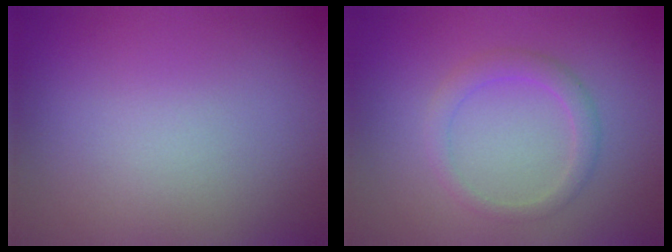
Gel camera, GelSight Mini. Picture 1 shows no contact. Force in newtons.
{"total": 2.1, "press": 2.1, "slide": 0.1}